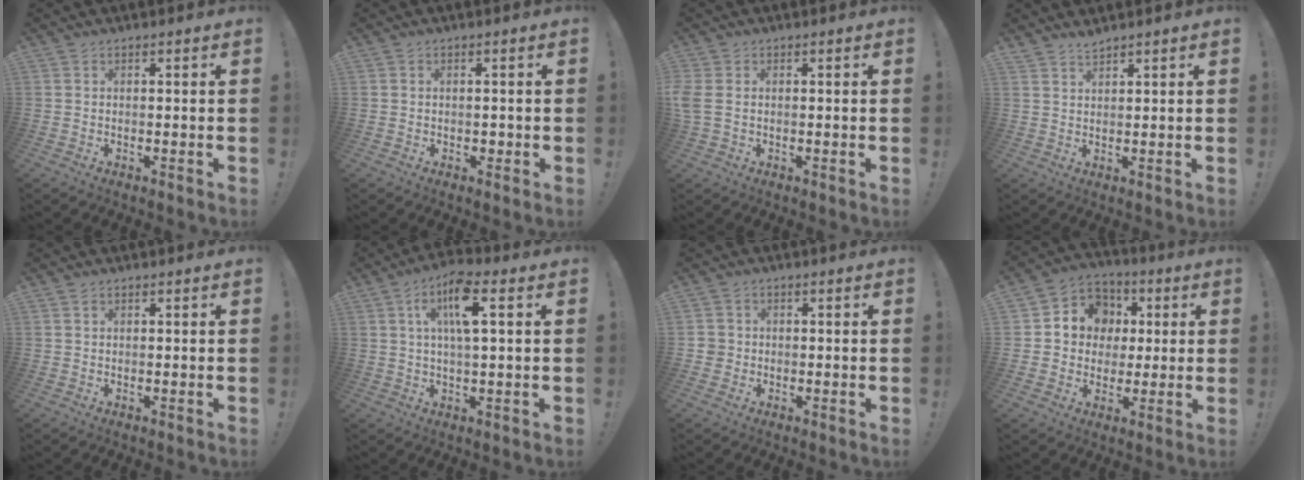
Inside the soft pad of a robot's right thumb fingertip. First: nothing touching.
{"total": 1.1, "force": [-0.4, 0.9, 0.5], "torque": [-0.006, 0.004, -0.008]}
{"total": 3.5, "force": [0.1, 2.3, 2.6], "torque": [-0.061, 0.005, 0.003]}
{"total": 2.2, "force": [2.2, 0.2, 0.5], "torque": [-0.005, -0.017, 0.039]}
{"total": 0.5, "force": [0.4, 0.3, 0.2], "torque": [0.001, -0.003, 0.006]}
{"total": 11.3, "force": [3.7, 3.2, 10.2], "torque": [-0.164, 0.002, 0.060]}
{"total": 2.5, "force": [-0.7, 2.2, 0.7], "torque": [-0.006, 0.005, -0.014]}
{"total": 9.9, "force": [0.9, 9.4, 3.1], "torque": [-0.036, 0.000, 0.025]}